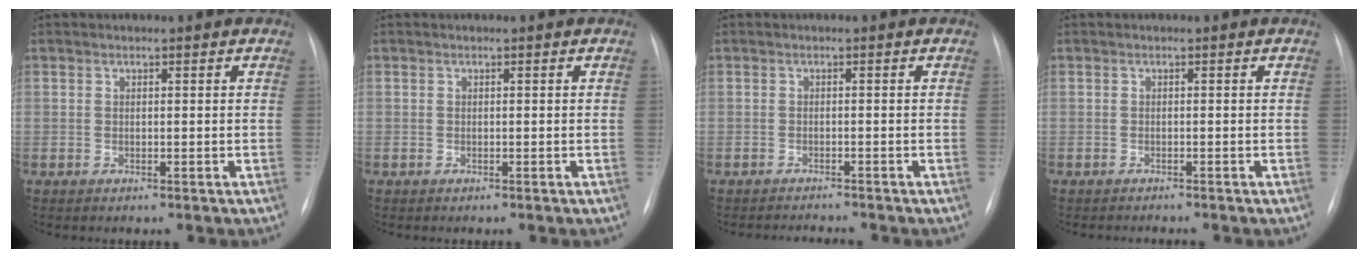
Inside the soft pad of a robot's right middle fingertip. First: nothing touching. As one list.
[{"total": 0.0}, {"total": 2.8, "force": [-2.7, -0.3, 0.3], "torque": [-0.004, -0.009, -0.038]}, {"total": 1.6, "force": [-1.5, 0.1, 0.4], "torque": [-0.005, -0.004, -0.018]}]